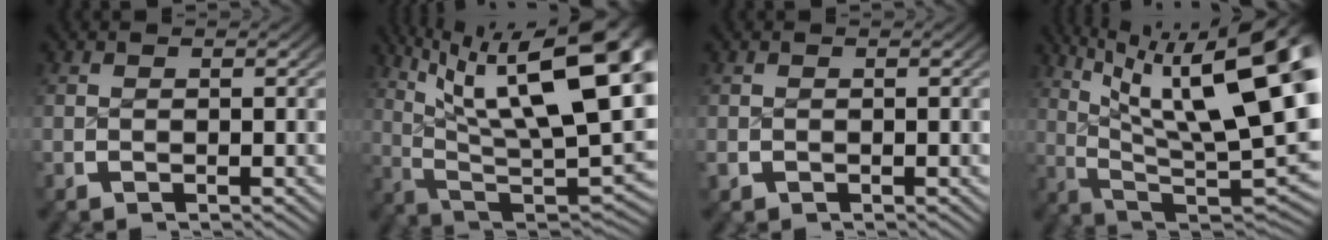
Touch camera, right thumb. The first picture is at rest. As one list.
[{"total": 18.5, "force": [2.5, 10.9, 14.8], "torque": [-0.251, -0.055, 0.063]}, {"total": 0.7, "force": [-0.3, 0.6, 0.1], "torque": [-0.004, -0.006, -0.003]}, {"total": 16.7, "force": [2.2, 9.3, 13.6], "torque": [-0.216, -0.055, 0.062]}]